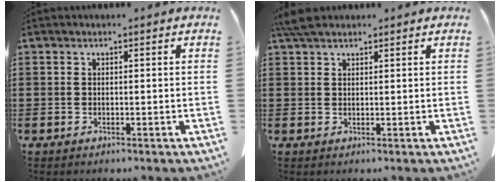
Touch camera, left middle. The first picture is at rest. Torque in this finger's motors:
{"motor_torque": [0.74, 0.30, 0.20, 0.06]}